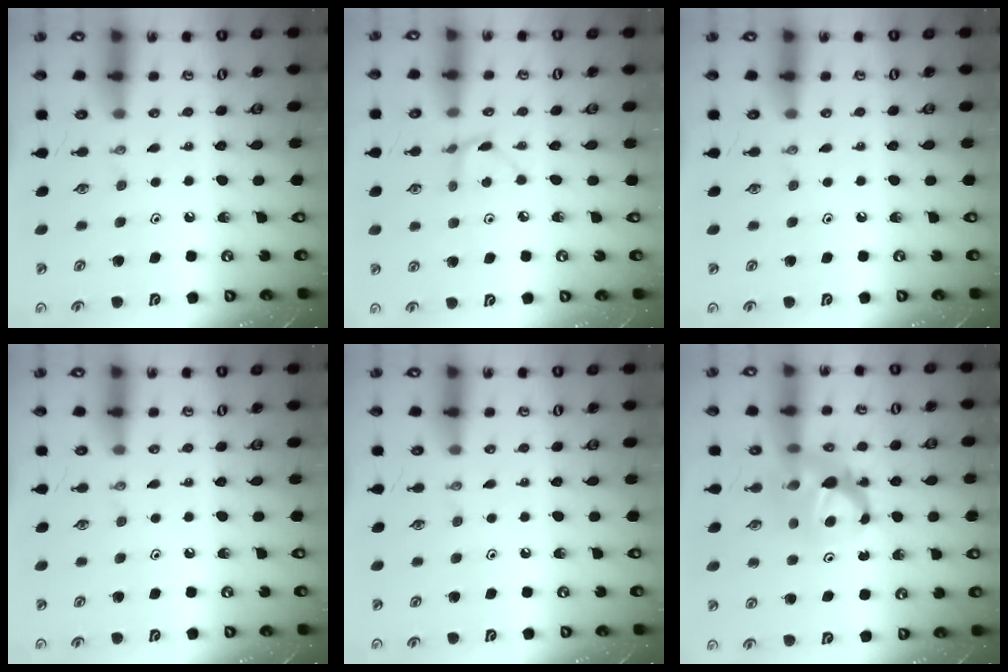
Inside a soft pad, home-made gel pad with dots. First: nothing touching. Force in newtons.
{"total": 3.6, "press": 3.5, "slide": 0.4}
{"total": 0.0}
{"total": 0.0}
{"total": 0.0}
{"total": 6.4, "press": 6.4, "slide": 0.5}